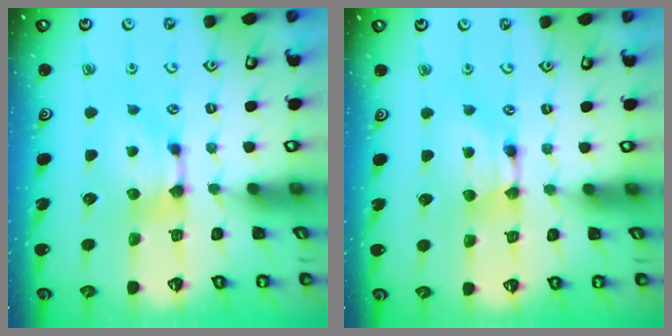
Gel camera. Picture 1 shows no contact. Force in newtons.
{"total": 1.7, "press": 1.7, "slide": 0.1}